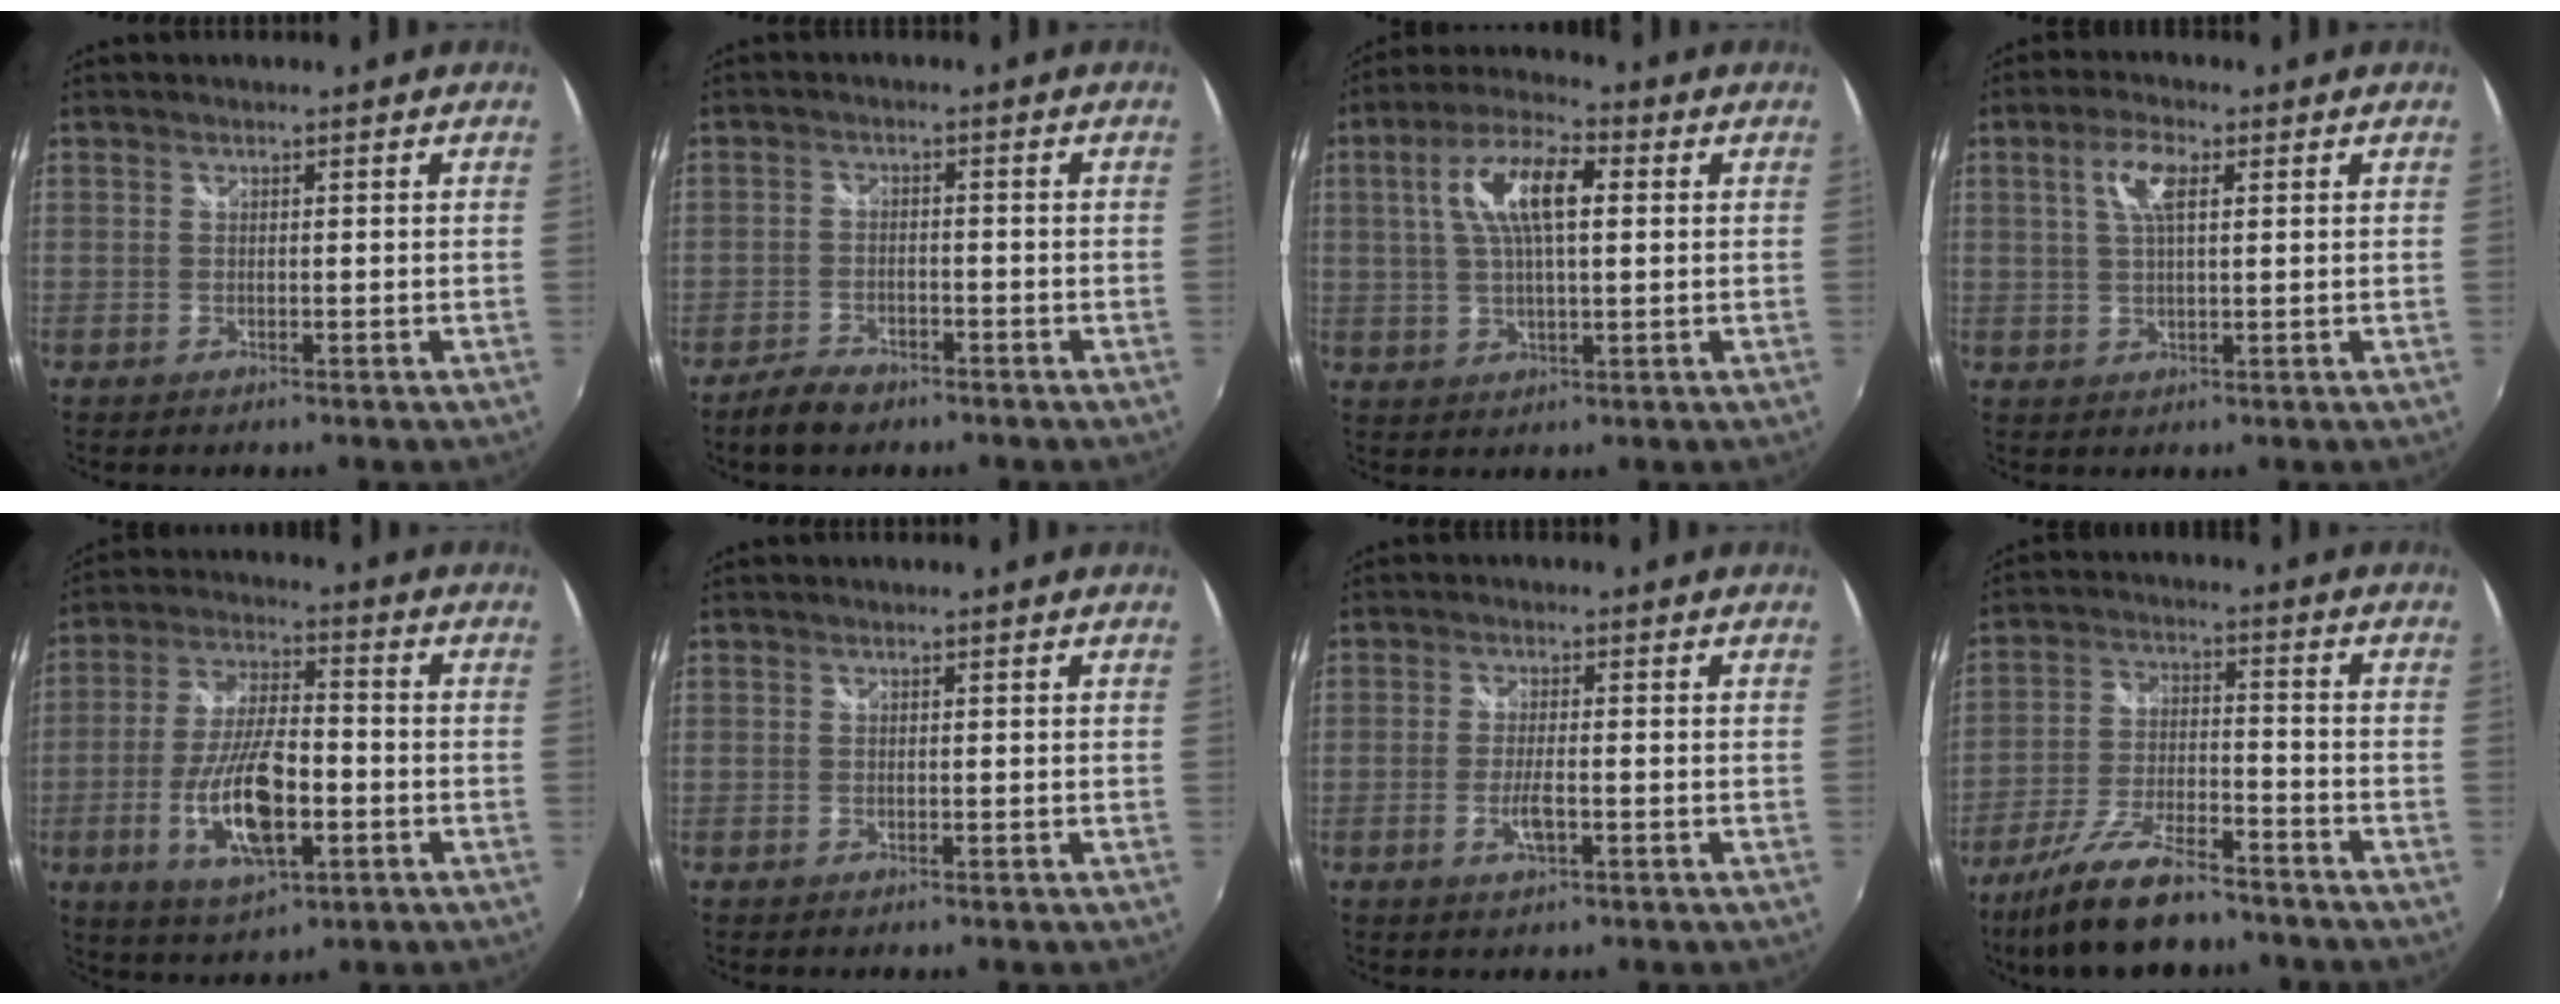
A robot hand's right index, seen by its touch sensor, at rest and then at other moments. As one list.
[{"total": 5.2, "force": [-4.1, 2.2, 2.3], "torque": [-0.067, -0.006, -0.073]}, {"total": 10.6, "force": [2.5, 3.8, 9.6], "torque": [-0.182, 0.020, 0.044]}, {"total": 5.3, "force": [1.8, 1.7, 4.7], "torque": [-0.090, 0.008, 0.035]}, {"total": 14.5, "force": [-4.4, 5.2, 12.8], "torque": [-0.260, -0.012, -0.076]}, {"total": 0.0}, {"total": 3.6, "force": [-1.4, 0.9, 3.2], "torque": [-0.068, -0.006, -0.026]}, {"total": 15.0, "force": [-12.1, 3.7, 8.1], "torque": [-0.173, -0.026, -0.210]}]